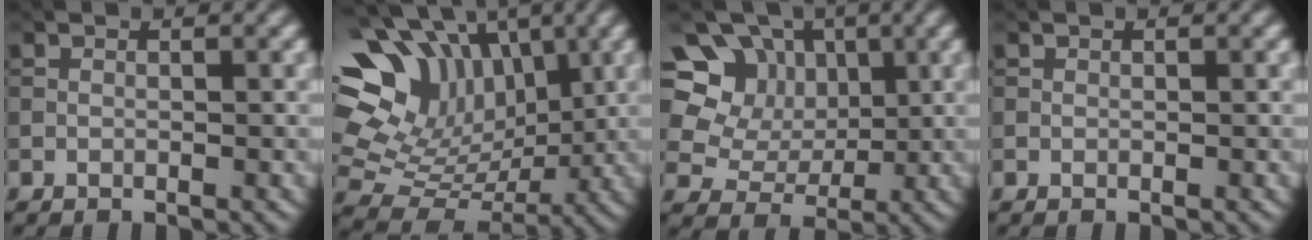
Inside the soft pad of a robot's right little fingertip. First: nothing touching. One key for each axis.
{"total": 13.7, "fx": 4.8, "fy": 10.2, "fz": 7.8, "tx": -0.168, "ty": 0.030, "tz": 0.085}
{"total": 9.0, "fx": 4.0, "fy": 7.3, "fz": 3.3, "tx": -0.066, "ty": 0.016, "tz": 0.061}
{"total": 0.0}